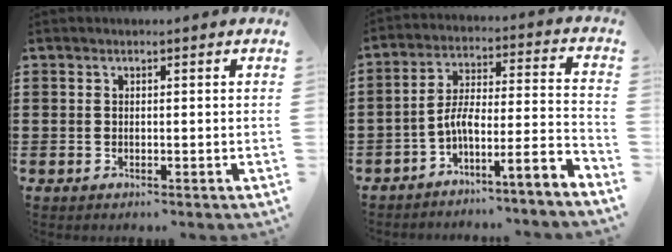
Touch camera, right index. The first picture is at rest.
{"total": 6.4, "force": [-4.8, -0.2, 4.3], "torque": [-0.076, -0.017, -0.100]}